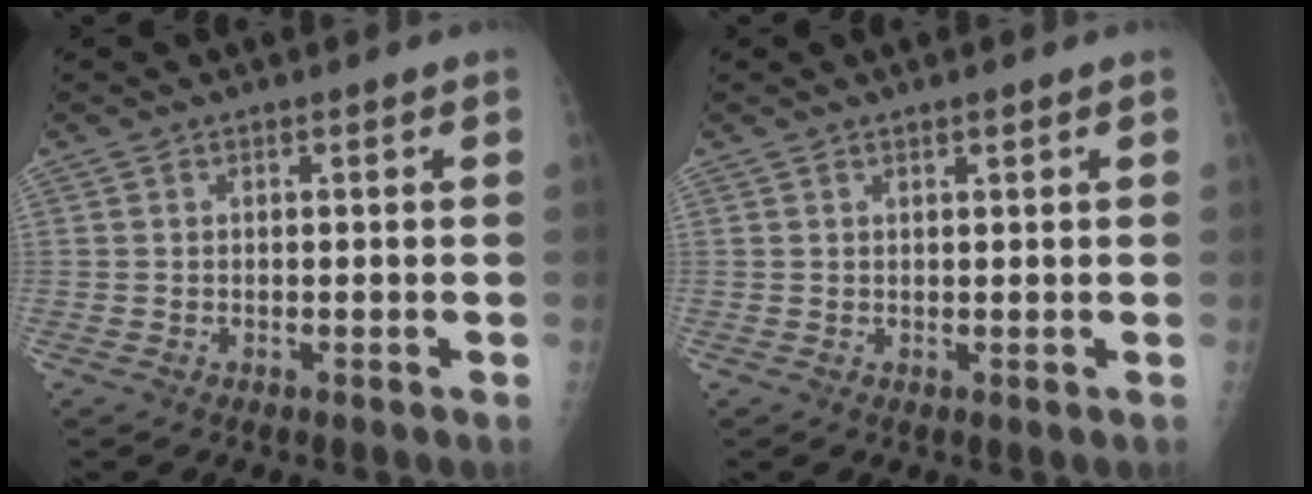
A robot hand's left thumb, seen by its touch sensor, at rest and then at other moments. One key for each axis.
{"total": 0.9, "fx": 0.7, "fy": 0.2, "fz": 0.6, "tx": -0.008, "ty": -0.004, "tz": 0.012}